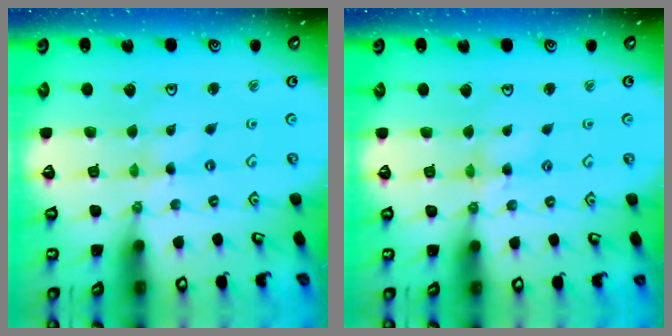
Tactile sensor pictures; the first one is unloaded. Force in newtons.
{"total": 2.9, "press": 2.9, "slide": 0.4}